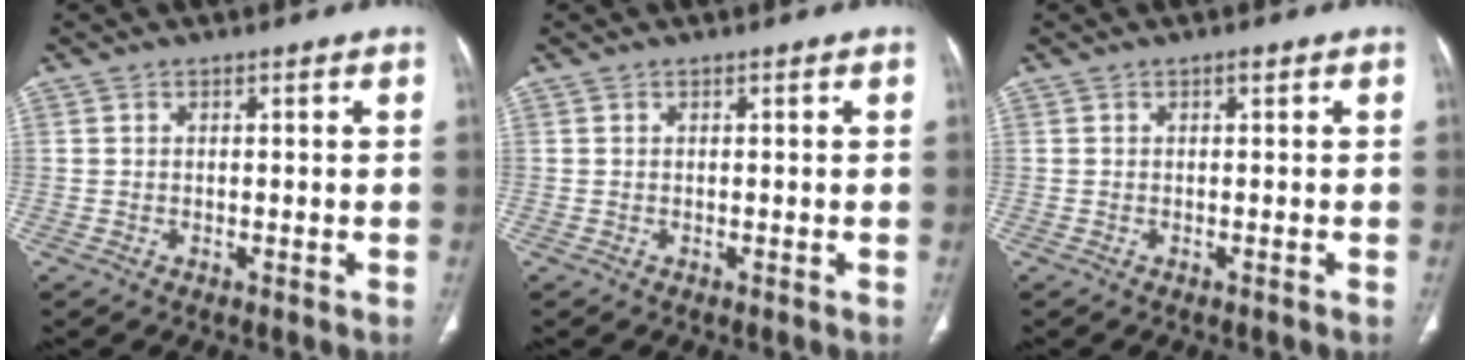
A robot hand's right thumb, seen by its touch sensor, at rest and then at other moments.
{"total": 0.0}
{"total": 0.8, "force": [0.0, 0.0, 0.8], "torque": [-0.015, -0.001, 0.002]}